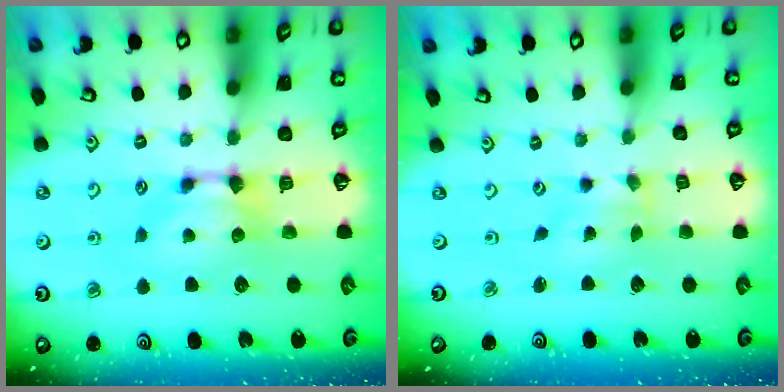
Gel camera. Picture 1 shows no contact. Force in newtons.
{"total": 2.6, "press": 2.4, "slide": 1.0}